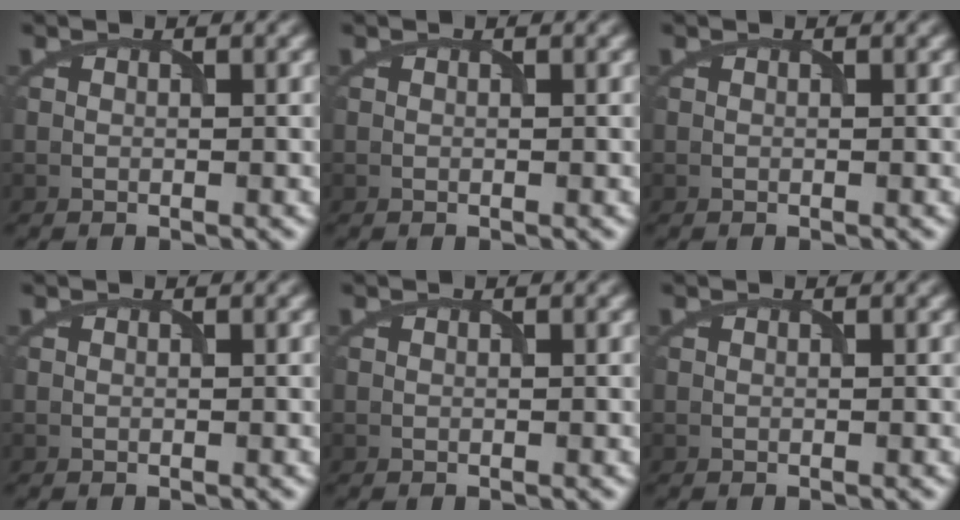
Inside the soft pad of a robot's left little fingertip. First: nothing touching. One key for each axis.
{"total": 0.0}
{"total": 0.0}
{"total": 0.0}
{"total": 0.0}
{"total": 0.0}